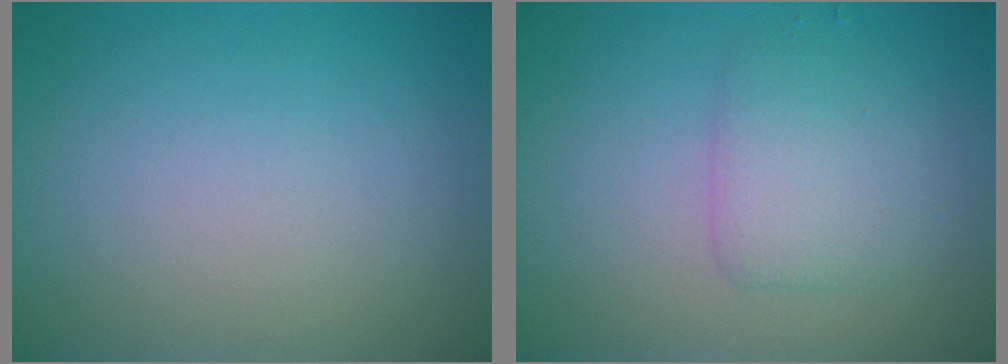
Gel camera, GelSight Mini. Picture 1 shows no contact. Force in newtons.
{"total": 2.9, "press": 2.9, "slide": 0.0}